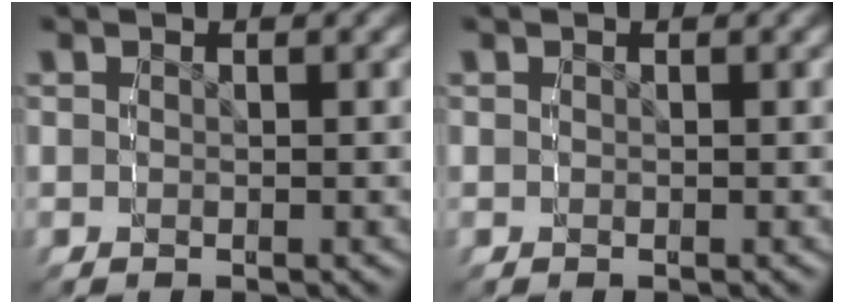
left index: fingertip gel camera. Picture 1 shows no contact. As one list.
[{"total": 0.0}]